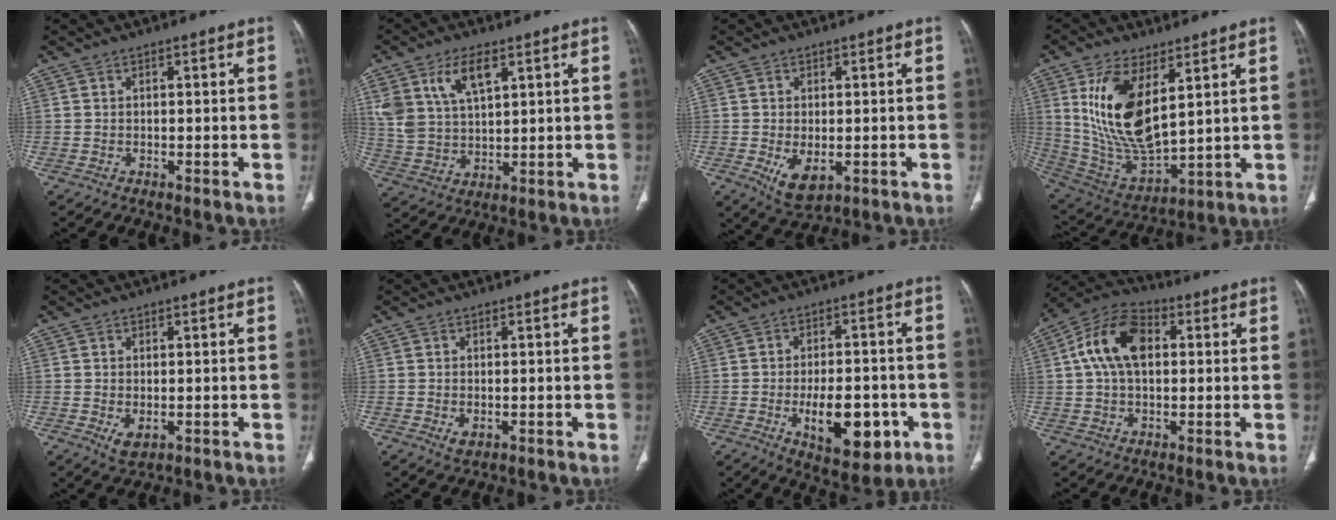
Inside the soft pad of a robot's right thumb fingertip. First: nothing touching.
{"total": 10.4, "force": [5.2, 5.3, 7.3], "torque": [-0.138, -0.015, 0.109]}
{"total": 5.8, "force": [-1.4, 3.2, 4.6], "torque": [-0.082, -0.010, -0.011]}
{"total": 17.5, "force": [6.0, 8.2, 14.3], "torque": [-0.265, -0.028, 0.136]}
{"total": 3.1, "force": [-0.6, 1.8, 2.4], "torque": [-0.044, -0.006, -0.001]}
{"total": 2.0, "force": [-0.5, 1.3, 1.5], "torque": [-0.028, -0.004, -0.004]}
{"total": 13.3, "force": [-4.2, 6.6, 10.7], "torque": [-0.134, 0.012, -0.050]}
{"total": 12.5, "force": [2.3, 7.7, 9.5], "torque": [-0.174, 0.024, 0.032]}